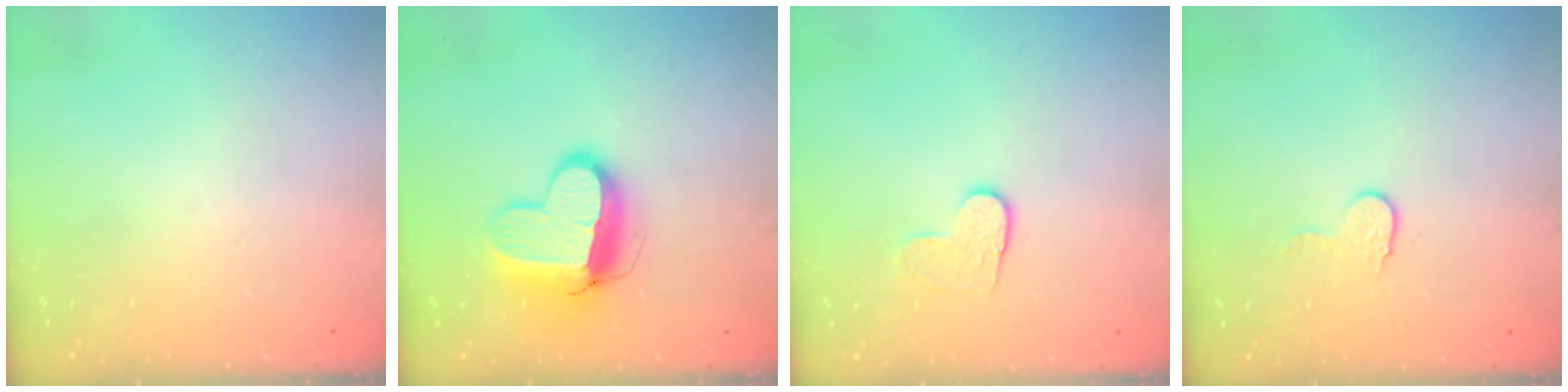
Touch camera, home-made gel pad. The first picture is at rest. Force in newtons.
{"total": 13.1, "press": 13.0, "slide": 1.3}
{"total": 4.9, "press": 4.8, "slide": 0.5}
{"total": 6.4, "press": 6.4, "slide": 0.6}